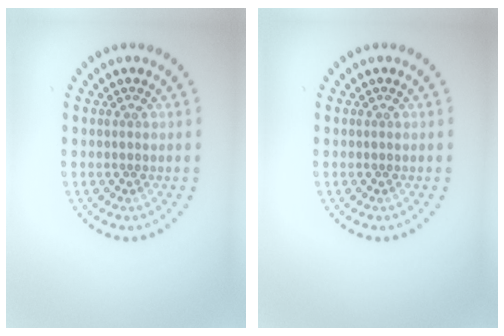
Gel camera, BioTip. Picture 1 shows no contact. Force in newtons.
{"total": 0.0}